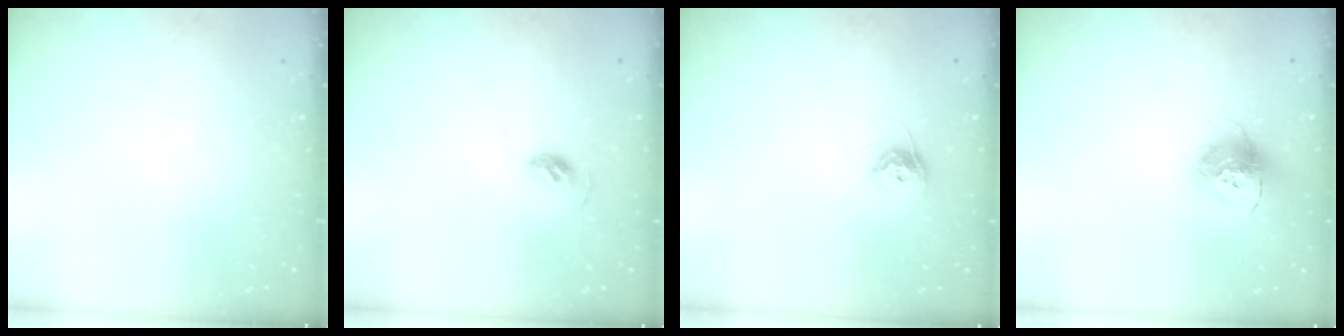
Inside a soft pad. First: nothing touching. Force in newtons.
{"total": 6.6, "press": 6.5, "slide": 1.2}
{"total": 8.7, "press": 8.6, "slide": 0.4}
{"total": 13.9, "press": 13.9, "slide": 1.3}